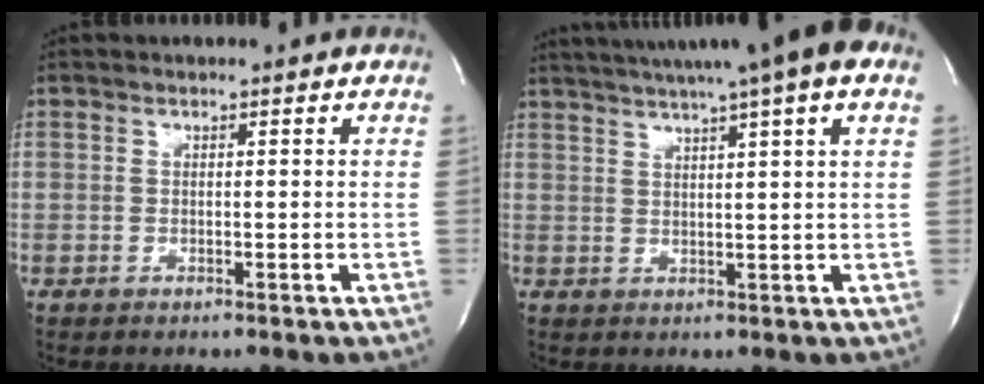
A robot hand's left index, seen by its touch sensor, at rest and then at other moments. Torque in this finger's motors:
{"motor_torque": [0.27, -0.38, 1.01, 0.21]}